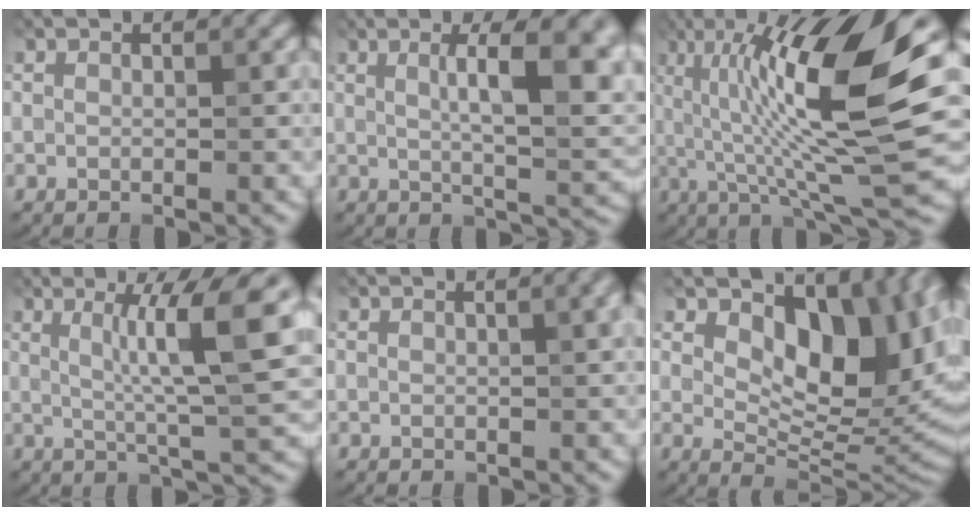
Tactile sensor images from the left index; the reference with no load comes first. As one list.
[{"total": 9.2, "force": [2.3, 2.2, 8.7], "torque": [-0.115, 0.011, 0.037]}, {"total": 14.0, "force": [2.8, 2.6, 13.5], "torque": [-0.221, 0.011, 0.046]}, {"total": 7.6, "force": [1.8, 0.5, 7.4], "torque": [-0.121, 0.007, 0.032]}, {"total": 1.8, "force": [0.6, 0.7, 1.5], "torque": [-0.019, 0.007, 0.012]}, {"total": 11.6, "force": [4.5, 6.2, 8.8], "torque": [-0.121, -0.003, 0.079]}]